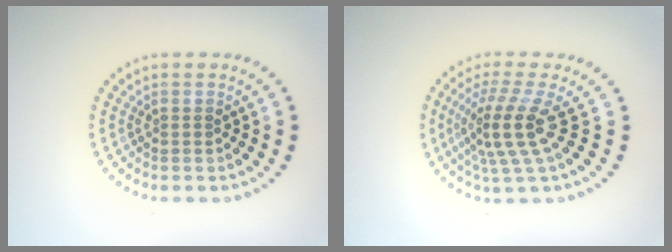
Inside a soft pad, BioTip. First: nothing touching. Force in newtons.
{"total": 4.4, "press": 3.1, "slide": 3.2}